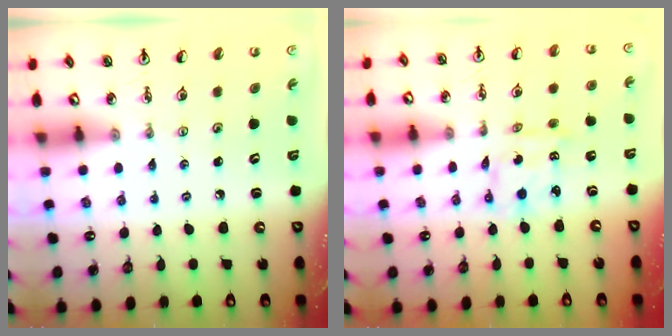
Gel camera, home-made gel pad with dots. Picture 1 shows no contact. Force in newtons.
{"total": 2.4, "press": 2.4, "slide": 0.1}